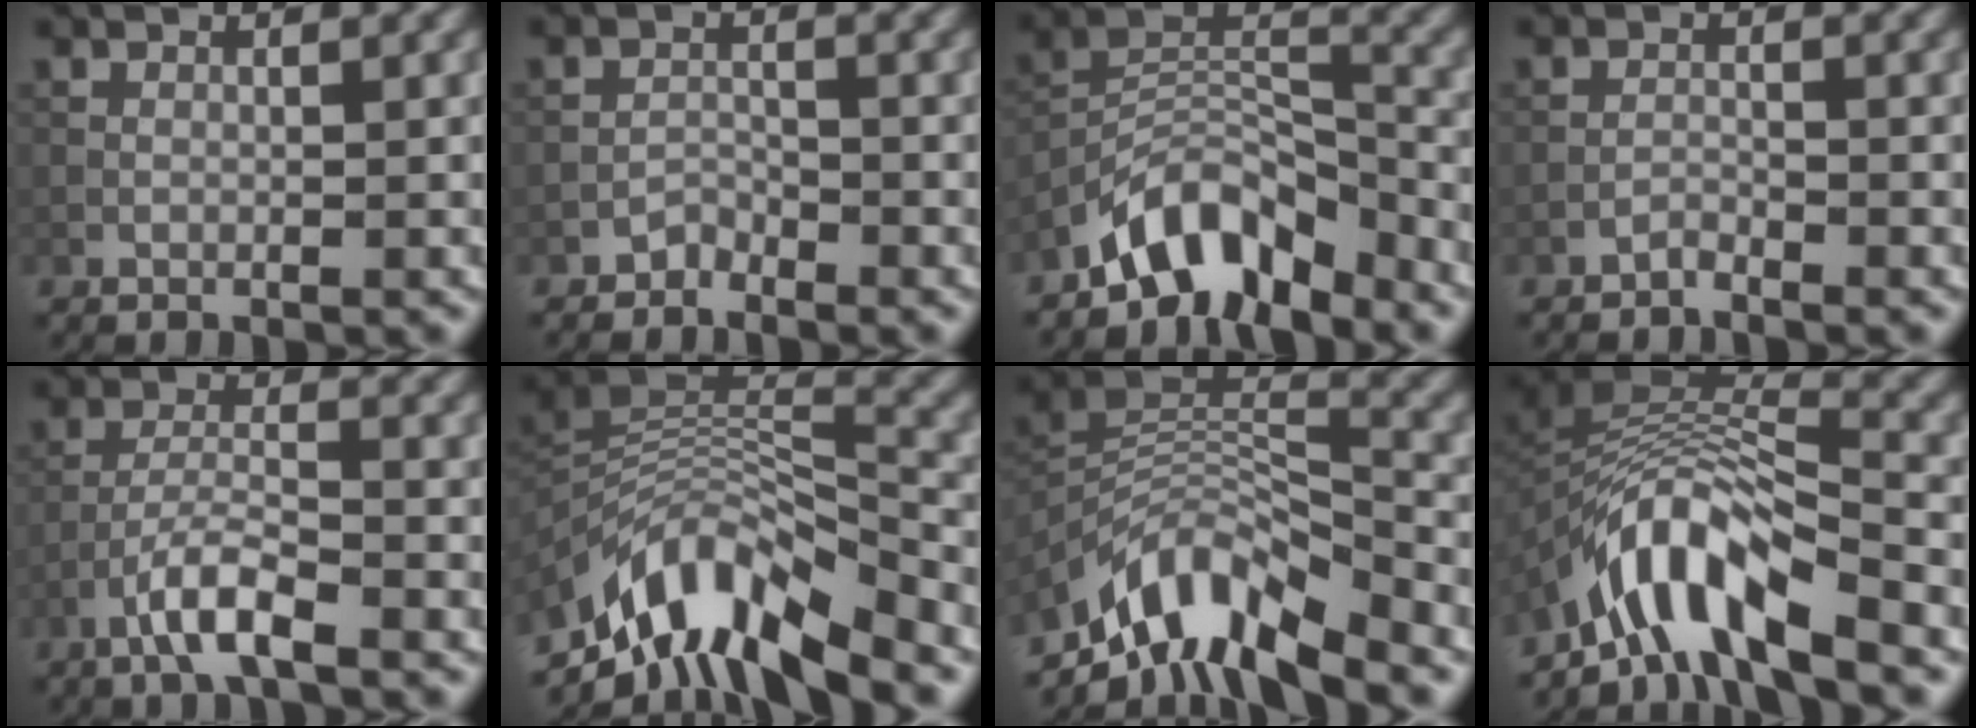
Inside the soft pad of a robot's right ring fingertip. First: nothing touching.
{"total": 1.2, "force": [-1.1, 0.4, 0.0], "torque": [0.004, 0.007, -0.023]}
{"total": 6.9, "force": [-5.6, 2.6, 3.1], "torque": [-0.041, 0.004, -0.113]}
{"total": 0.9, "force": [-0.9, 0.0, 0.0], "torque": [0.002, 0.005, -0.021]}
{"total": 4.2, "force": [-2.7, 0.9, 3.2], "torque": [-0.063, 0.008, -0.058]}
{"total": 10.0, "force": [-7.0, 3.4, 6.2], "torque": [-0.108, 0.007, -0.132]}
{"total": 9.0, "force": [-7.0, 2.7, 5.1], "torque": [-0.085, -0.002, -0.135]}
{"total": 8.6, "force": [-5.6, 2.6, 6.0], "torque": [-0.091, 0.011, -0.112]}